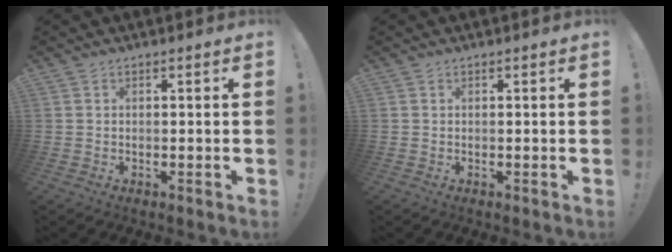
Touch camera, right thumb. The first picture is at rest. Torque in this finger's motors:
{"motor_torque": [-0.13, 0.13, -0.02, 0.02, 0.06]}